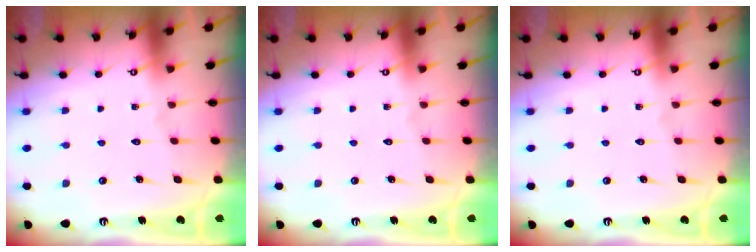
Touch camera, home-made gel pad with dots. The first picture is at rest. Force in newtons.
{"total": 0.0}
{"total": 0.0}